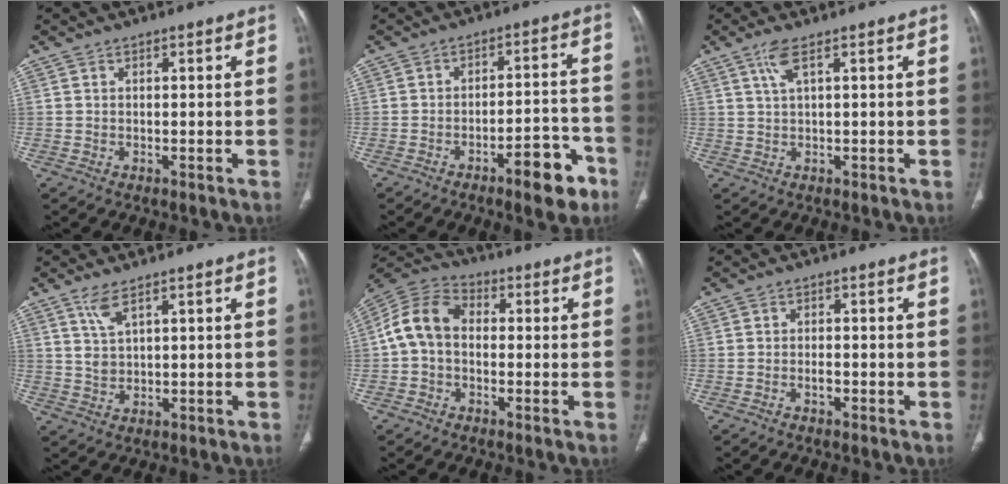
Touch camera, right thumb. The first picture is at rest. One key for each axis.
{"total": 9.7, "fx": -5.9, "fy": 3.3, "fz": 7.0, "tx": -0.082, "ty": 0.044, "tz": -0.080}
{"total": 2.8, "fx": 1.2, "fy": 0.4, "fz": 2.5, "tx": -0.066, "ty": 0.007, "tz": 0.031}
{"total": 3.8, "fx": 2.3, "fy": 1.4, "fz": 2.7, "tx": -0.057, "ty": -0.010, "tz": 0.055}
{"total": 9.7, "fx": -0.4, "fy": 7.1, "fz": 6.6, "tx": -0.118, "ty": 0.029, "tz": -0.022}
{"total": 1.5, "fx": -0.9, "fy": 0.7, "fz": 0.9, "tx": -0.018, "ty": 0.008, "tz": -0.016}